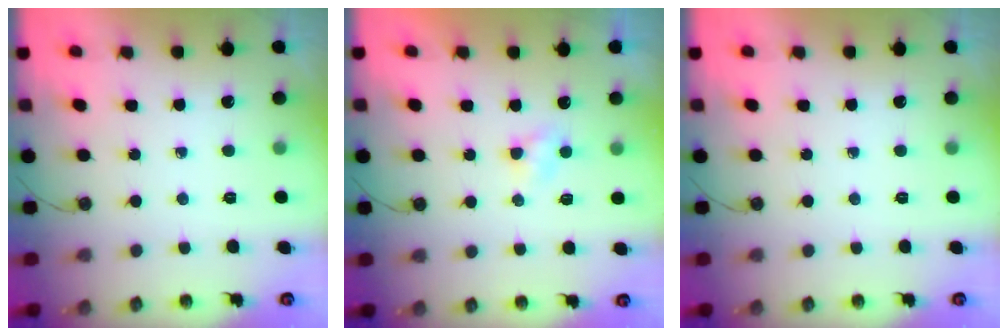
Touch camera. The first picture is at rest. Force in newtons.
{"total": 3.7, "press": 3.7, "slide": 0.3}
{"total": 0.0}